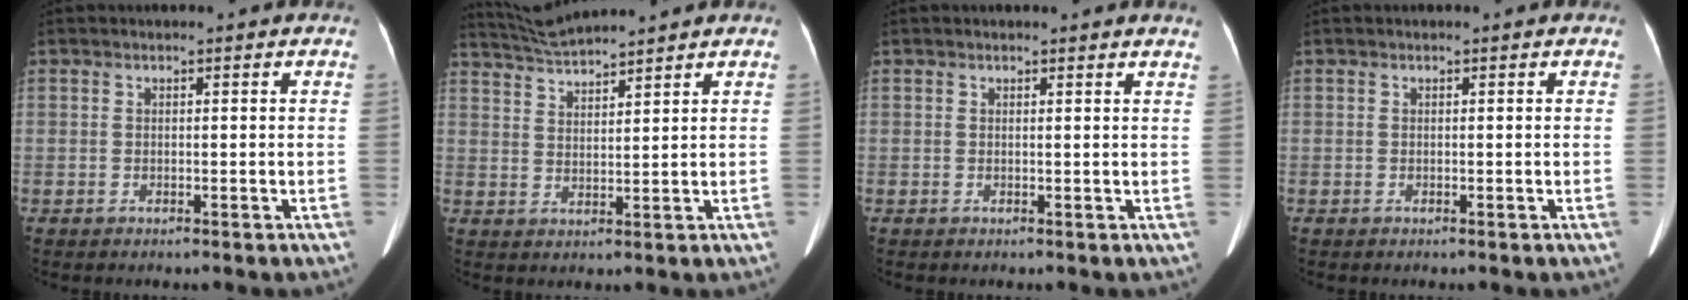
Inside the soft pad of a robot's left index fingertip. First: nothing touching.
{"total": 6.4, "force": [6.1, -1.0, 1.6], "torque": [-0.041, 0.013, 0.120]}
{"total": 2.5, "force": [2.5, -0.3, 0.6], "torque": [-0.009, -0.014, 0.015]}
{"total": 0.0}